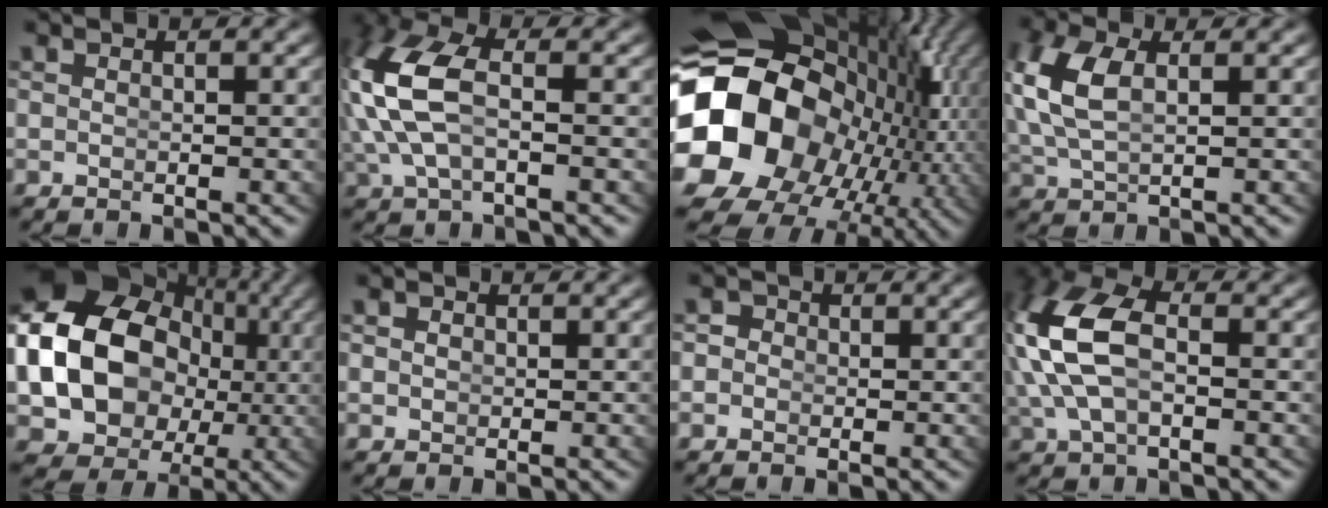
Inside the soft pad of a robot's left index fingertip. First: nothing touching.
{"total": 6.7, "force": [0.8, 3.8, 5.5], "torque": [-0.151, -0.019, 0.026]}
{"total": 27.8, "force": [-0.7, 20.2, 19.1], "torque": [-0.307, -0.055, -0.004]}
{"total": 4.4, "force": [1.0, 2.3, 3.6], "torque": [-0.097, -0.012, 0.032]}
{"total": 19.7, "force": [1.8, 16.1, 11.3], "torque": [-0.250, -0.063, 0.044]}
{"total": 0.7, "force": [0.1, 0.6, 0.3], "torque": [-0.011, -0.015, 0.009]}
{"total": 1.7, "force": [-0.1, 1.6, 0.4], "torque": [0.002, 0.000, -0.010]}
{"total": 7.4, "force": [1.0, 4.4, 5.9], "torque": [-0.150, -0.013, 0.027]}